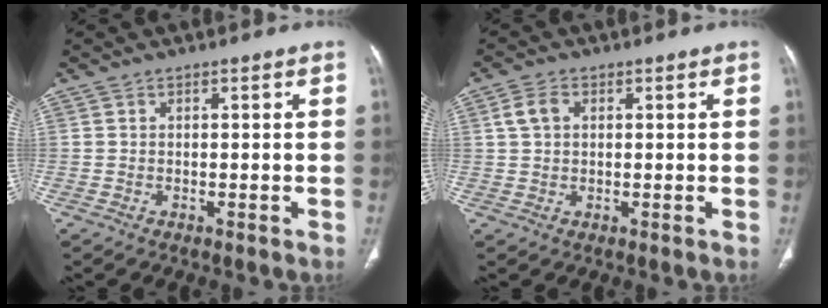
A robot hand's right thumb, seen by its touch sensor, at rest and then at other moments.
{"total": 3.2, "force": [0.7, 2.3, 2.2], "torque": [-0.049, 0.010, 0.013]}